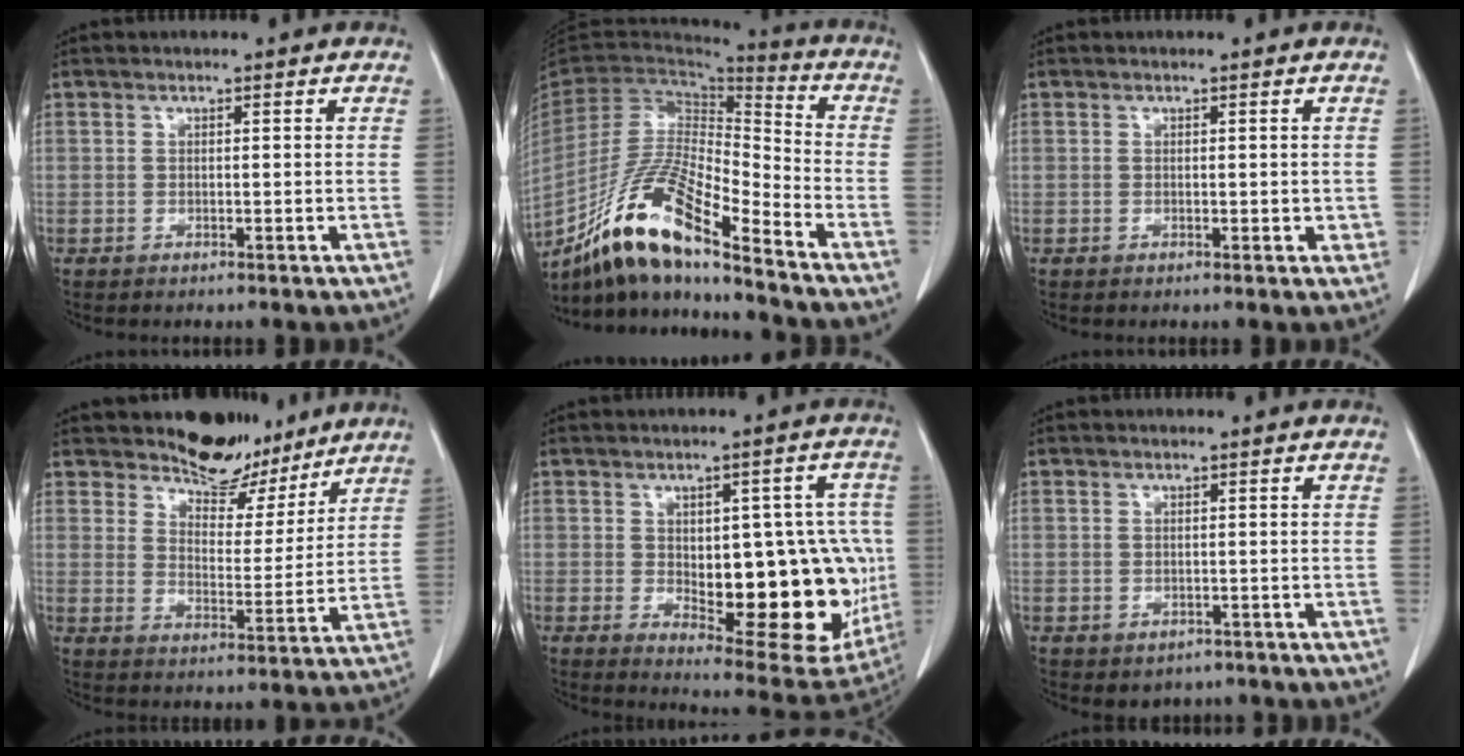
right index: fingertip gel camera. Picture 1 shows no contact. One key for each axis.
{"total": 17.8, "fx": -13.2, "fy": 2.3, "fz": 11.8, "tx": -0.228, "ty": -0.010, "tz": -0.246}
{"total": 1.1, "fx": 0.0, "fy": 0.7, "fz": 0.9, "tx": -0.008, "ty": -0.001, "tz": 0.001}
{"total": 9.2, "fx": 7.9, "fy": 4.0, "fz": 2.3, "tx": -0.027, "ty": -0.011, "tz": 0.121}
{"total": 19.3, "fx": -1.8, "fy": 7.8, "fz": 17.6, "tx": -0.195, "ty": 0.012, "tz": 0.006}
{"total": 2.7, "fx": -1.6, "fy": 2.1, "fz": 0.5, "tx": -0.003, "ty": 0.004, "tz": -0.018}